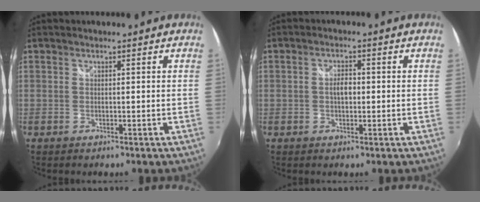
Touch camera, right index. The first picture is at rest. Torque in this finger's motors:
{"motor_torque": [0.00, 0.00, 0.03, 0.05]}